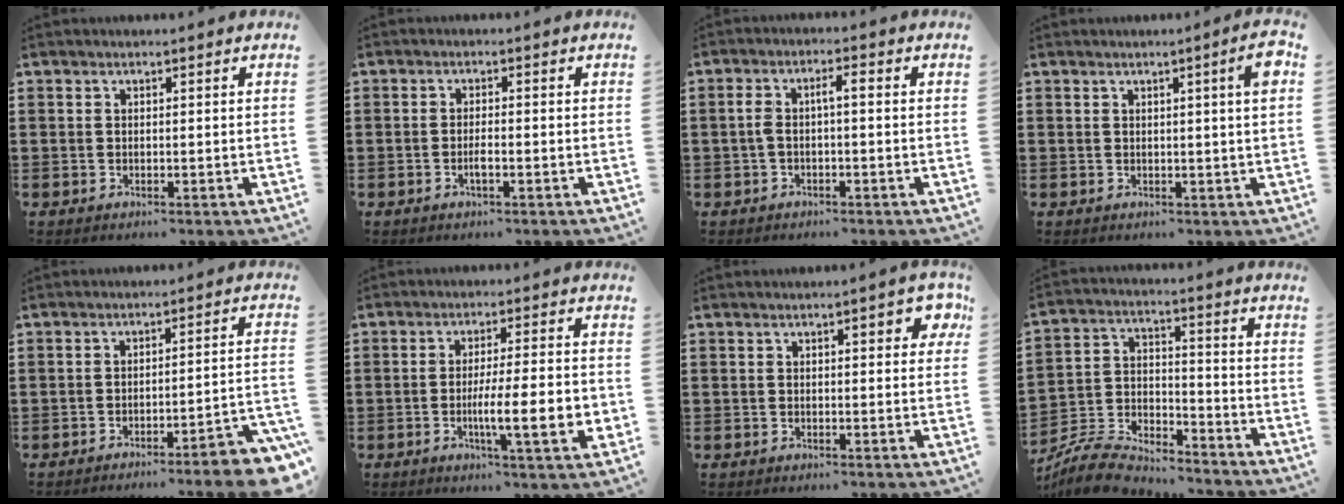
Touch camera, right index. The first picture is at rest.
{"total": 1.8, "force": [-0.7, 0.2, 1.7], "torque": [-0.038, -0.004, -0.016]}
{"total": 3.2, "force": [-0.3, 0.8, 3.1], "torque": [-0.073, 0.002, -0.013]}
{"total": 3.5, "force": [1.1, -0.2, 3.3], "torque": [-0.054, -0.007, 0.014]}
{"total": 4.8, "force": [-4.1, -0.1, 2.6], "torque": [-0.043, -0.012, -0.080]}
{"total": 9.9, "force": [-2.0, 1.5, 9.6], "torque": [-0.154, -0.011, -0.034]}
{"total": 3.5, "force": [1.3, 1.0, 3.1], "torque": [-0.040, -0.001, 0.015]}
{"total": 7.8, "force": [-7.4, 1.7, 1.8], "torque": [-0.049, 0.013, -0.148]}